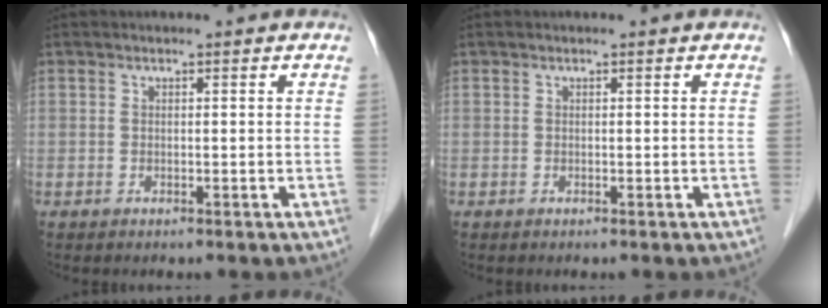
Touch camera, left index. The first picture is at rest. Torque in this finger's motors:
{"motor_torque": [-0.02, -0.01, 0.00, 0.00]}